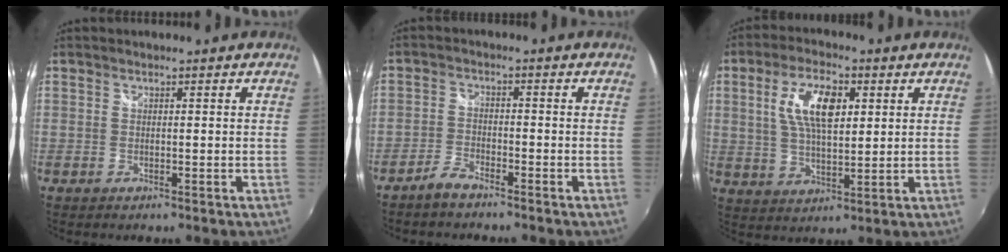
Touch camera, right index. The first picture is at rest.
{"total": 3.4, "force": [-2.9, 0.9, 1.4], "torque": [-0.044, 0.003, -0.061]}
{"total": 10.4, "force": [2.9, 4.5, 8.9], "torque": [-0.171, 0.012, 0.055]}